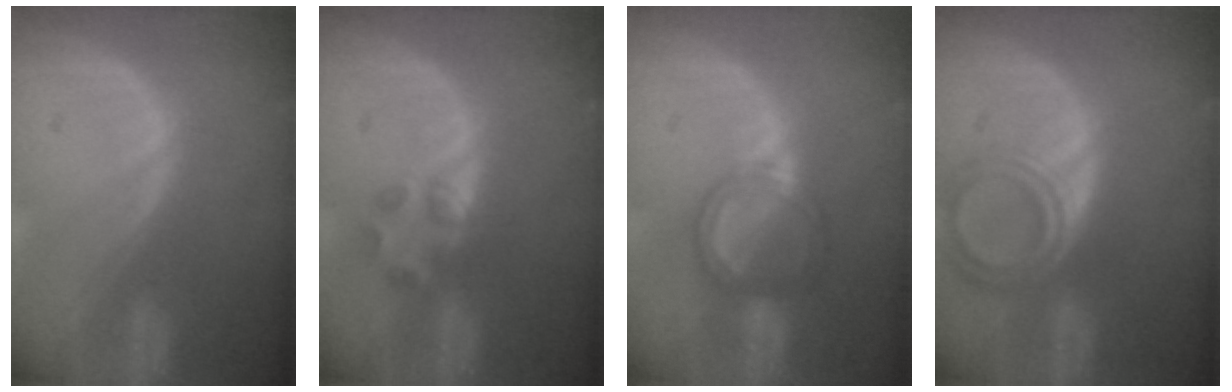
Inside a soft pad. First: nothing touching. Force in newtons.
{"total": 2.7, "press": 2.6, "slide": 0.9}
{"total": 5.4, "press": 5.2, "slide": 1.7}
{"total": 6.7, "press": 6.0, "slide": 2.8}